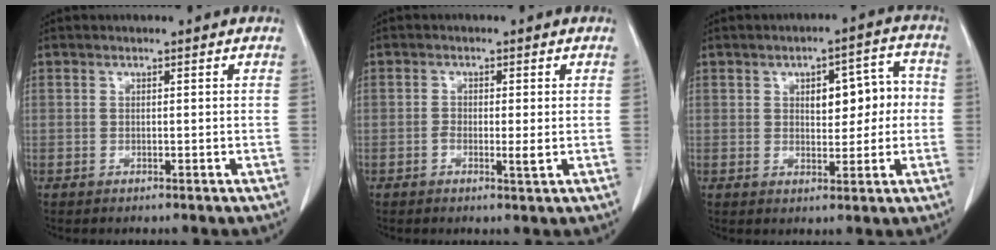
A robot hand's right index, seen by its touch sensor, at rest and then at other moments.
{"total": 2.3, "force": [-0.5, 0.6, 2.1], "torque": [-0.035, 0.000, -0.007]}
{"total": 7.4, "force": [0.8, 3.4, 6.5], "torque": [-0.081, 0.031, 0.017]}